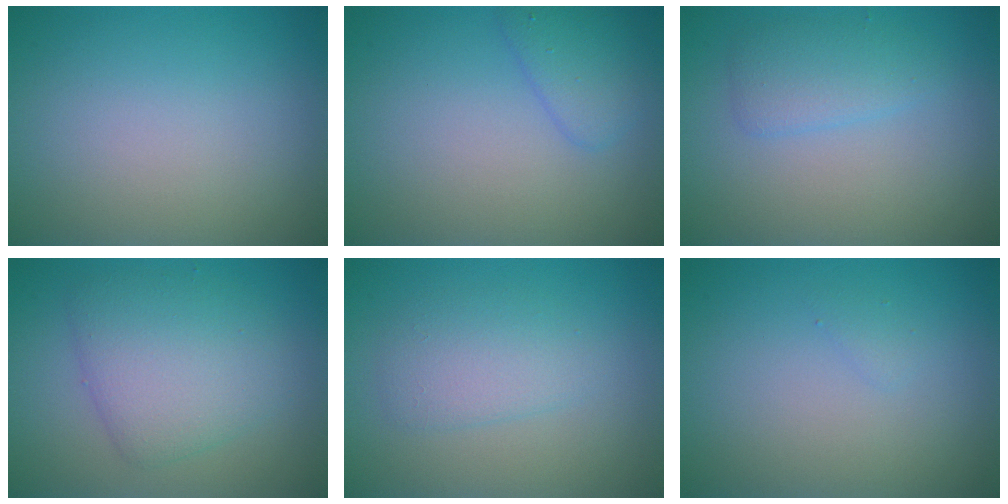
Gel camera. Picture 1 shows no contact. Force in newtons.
{"total": 2.2, "press": 2.2, "slide": 0.1}
{"total": 2.3, "press": 2.3, "slide": 0.2}
{"total": 4.8, "press": 4.8, "slide": 0.3}
{"total": 2.5, "press": 2.5, "slide": 0.1}
{"total": 0.5, "press": 0.5, "slide": 0.1}